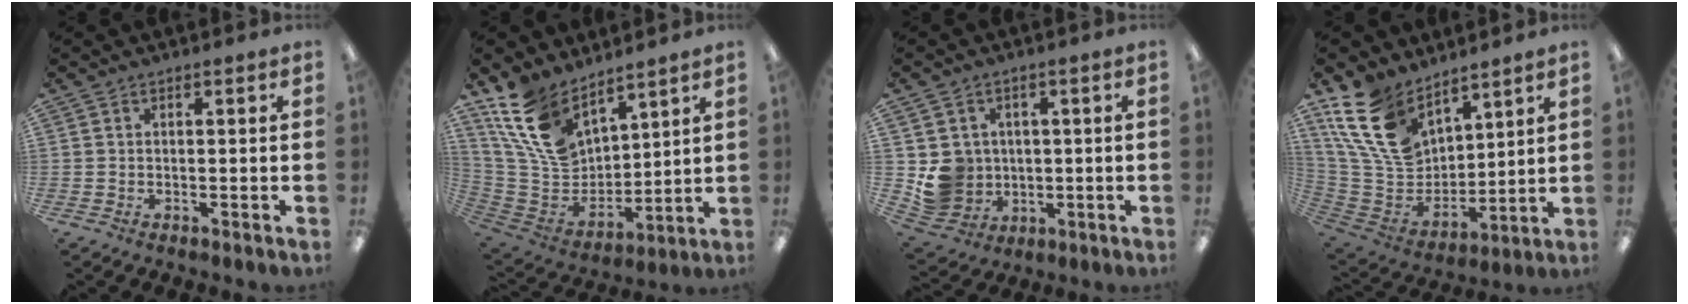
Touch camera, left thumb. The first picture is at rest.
{"total": 17.3, "force": [11.4, 9.8, 8.6], "torque": [-0.196, -0.051, 0.222]}
{"total": 8.2, "force": [0.3, 8.0, 1.4], "torque": [-0.040, -0.003, 0.018]}
{"total": 18.8, "force": [11.4, 11.6, 9.4], "torque": [-0.224, -0.053, 0.220]}